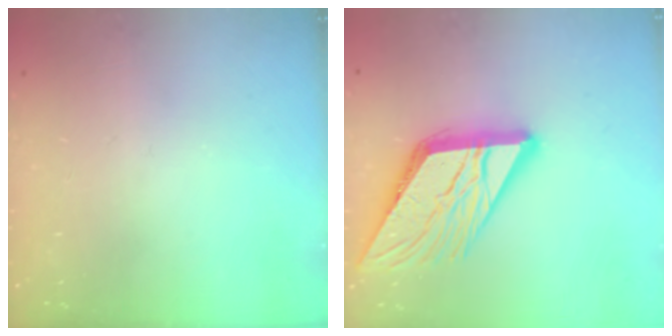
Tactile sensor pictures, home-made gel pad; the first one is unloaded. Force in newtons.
{"total": 20.0, "press": 19.8, "slide": 2.2}